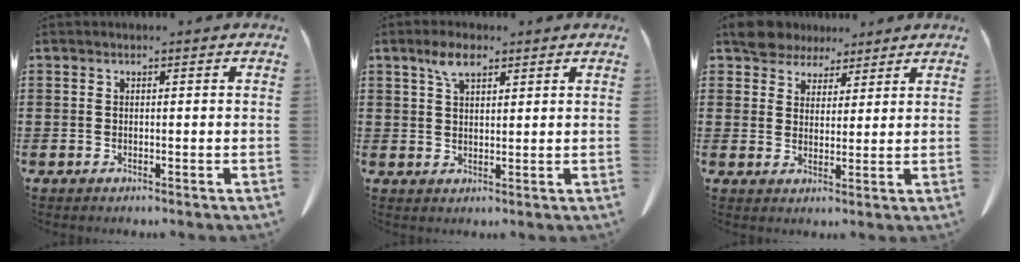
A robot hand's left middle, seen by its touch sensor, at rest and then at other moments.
{"total": 4.3, "force": [2.7, 1.8, 2.9], "torque": [-0.064, 0.006, 0.048]}
{"total": 5.7, "force": [5.0, 2.7, 1.1], "torque": [-0.037, -0.007, 0.093]}